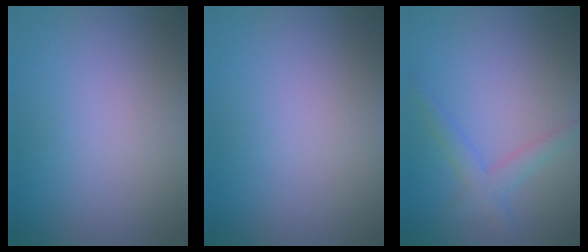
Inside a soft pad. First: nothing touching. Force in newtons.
{"total": 0.0}
{"total": 2.3, "press": 2.3, "slide": 0.1}